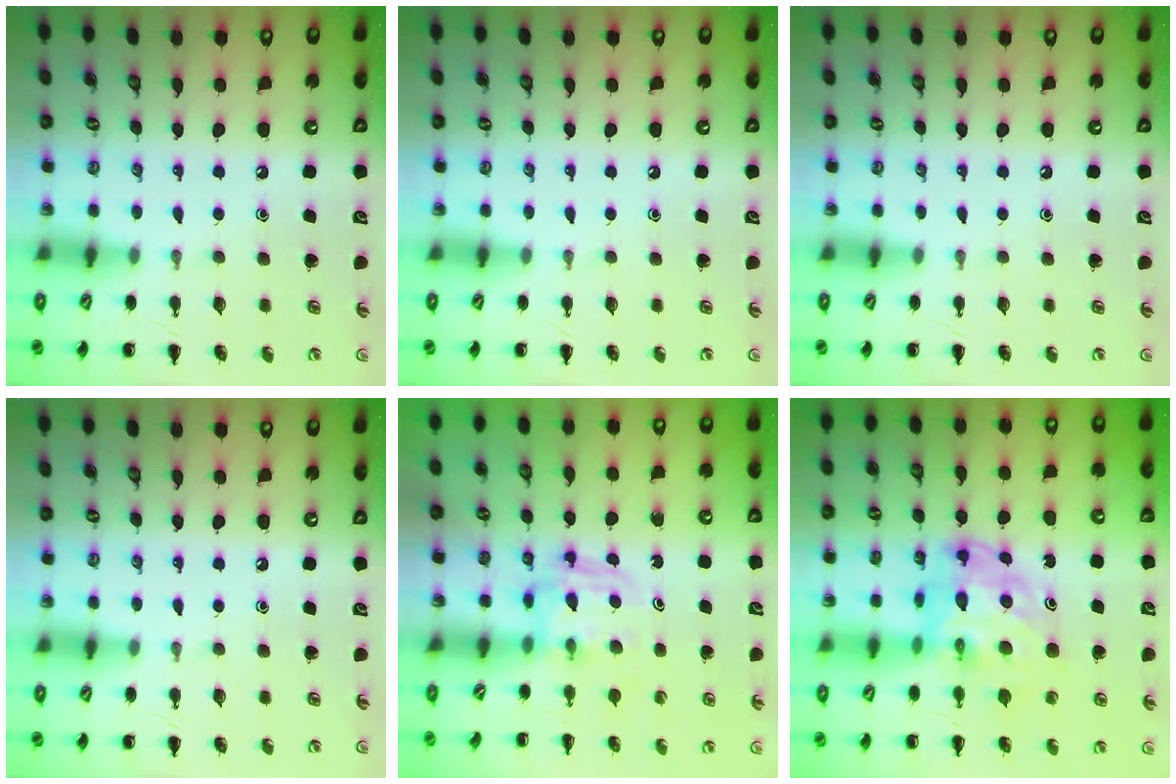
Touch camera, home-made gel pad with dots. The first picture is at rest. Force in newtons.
{"total": 0.0}
{"total": 0.0}
{"total": 0.0}
{"total": 4.8, "press": 4.8, "slide": 0.6}
{"total": 9.6, "press": 9.2, "slide": 2.8}